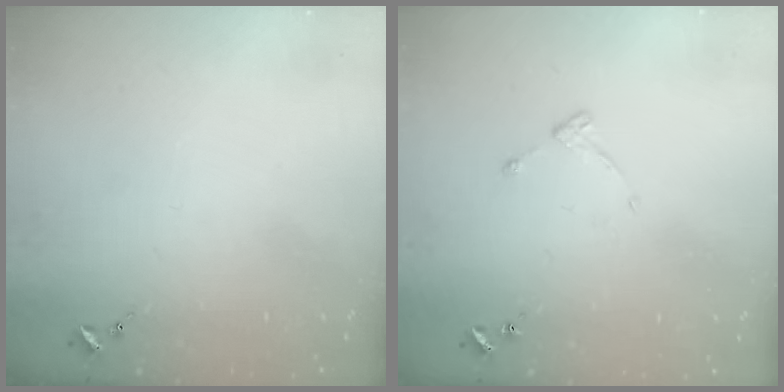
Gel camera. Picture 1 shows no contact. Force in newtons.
{"total": 3.6, "press": 3.6, "slide": 0.5}